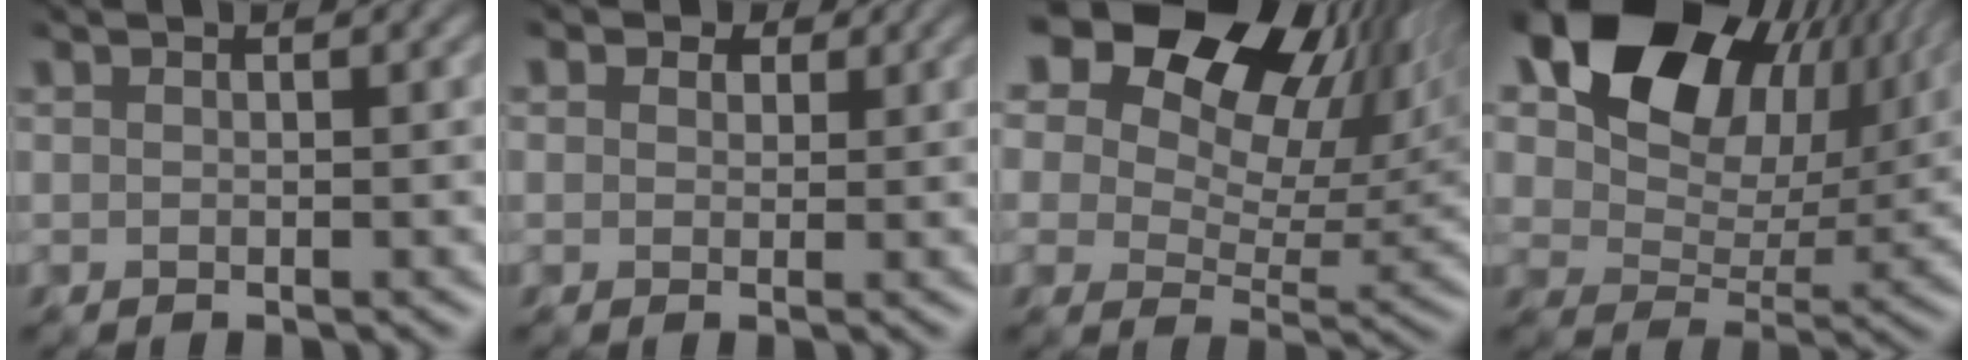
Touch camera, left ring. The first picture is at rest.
{"total": 3.0, "force": [1.5, 2.2, 1.6], "torque": [-0.021, 0.008, 0.011]}
{"total": 21.3, "force": [12.5, 12.1, 12.4], "torque": [-0.234, 0.086, 0.209]}
{"total": 16.5, "force": [9.3, 10.3, 8.9], "torque": [-0.160, 0.040, 0.153]}